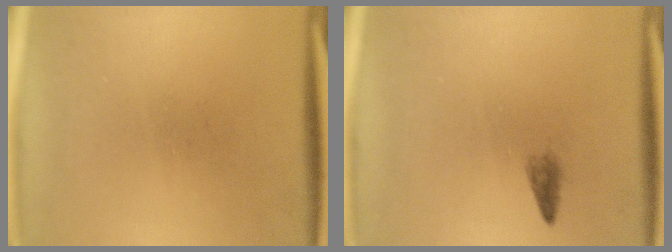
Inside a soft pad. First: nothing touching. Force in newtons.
{"total": 1.1}